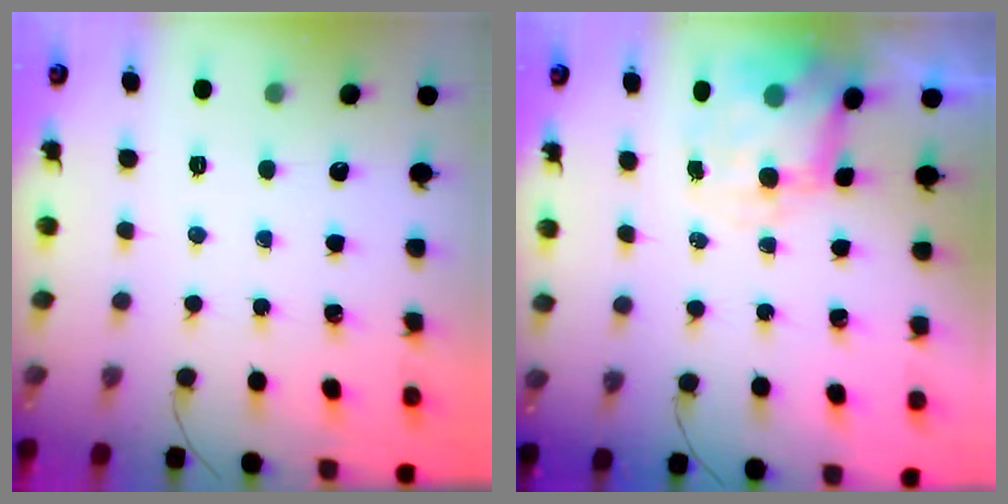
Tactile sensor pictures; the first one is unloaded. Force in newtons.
{"total": 7.6, "press": 7.4, "slide": 1.7}